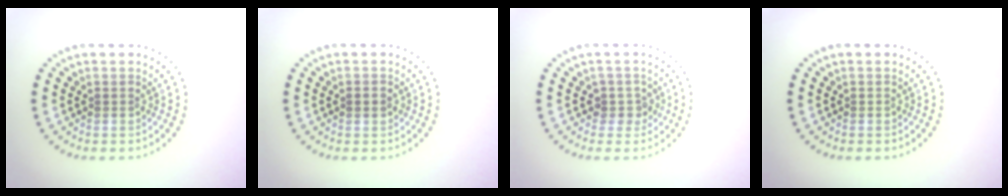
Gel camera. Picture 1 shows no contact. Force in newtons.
{"total": 1.1, "press": 1.1, "slide": 0.1}
{"total": 1.8, "press": 1.5, "slide": 0.9}
{"total": 0.0}